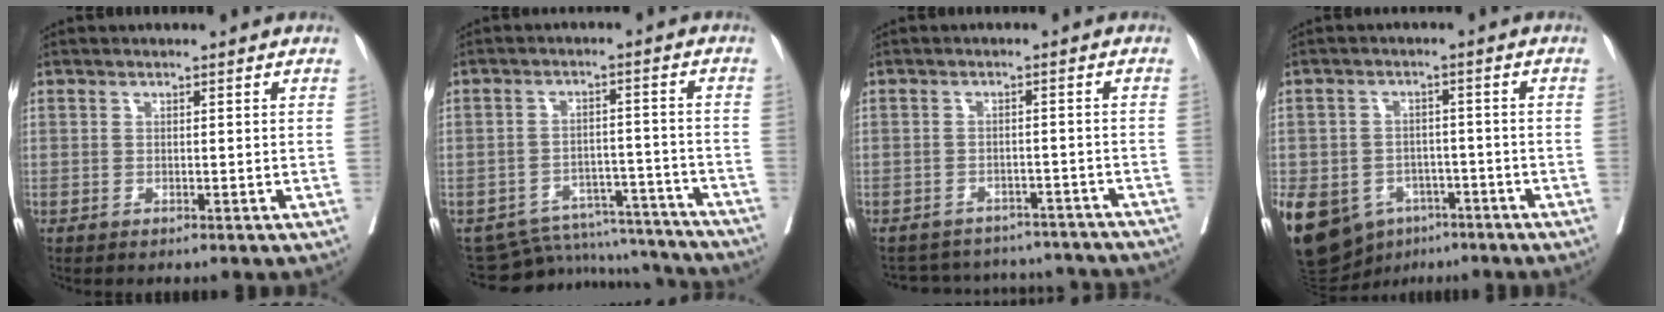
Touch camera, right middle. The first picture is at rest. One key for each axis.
{"total": 14.1, "fx": -13.7, "fy": 3.0, "fz": 0.8, "tx": -0.015, "ty": 0.031, "tz": -0.181}
{"total": 14.1, "fx": -13.1, "fy": 4.6, "fz": 2.4, "tx": -0.033, "ty": 0.020, "tz": -0.145}
{"total": 19.3, "fx": -9.5, "fy": 14.1, "fz": 9.2, "tx": -0.250, "ty": -0.008, "tz": -0.134}